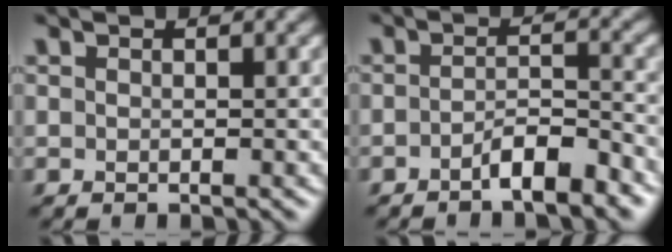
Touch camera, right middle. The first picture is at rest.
{"total": 3.6, "force": [-2.4, 0.8, 2.6], "torque": [-0.043, 0.007, -0.044]}